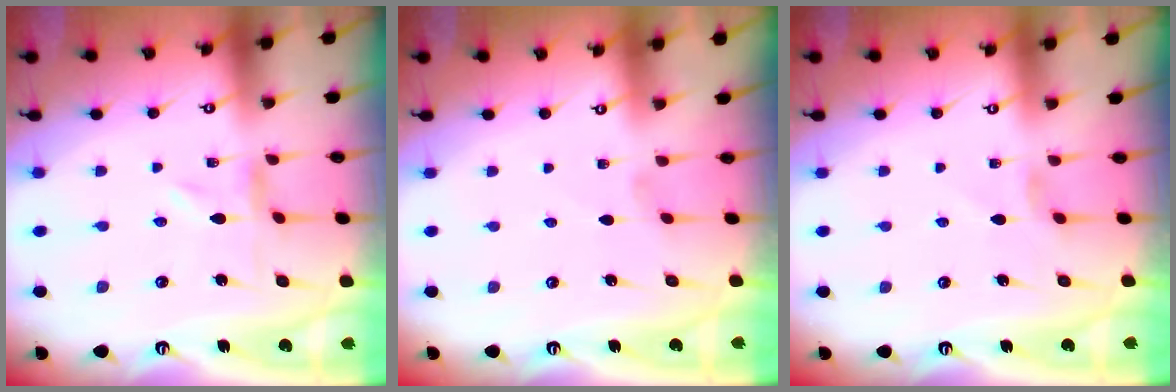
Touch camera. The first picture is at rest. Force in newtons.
{"total": 0.0}
{"total": 0.9, "press": 0.8, "slide": 0.3}